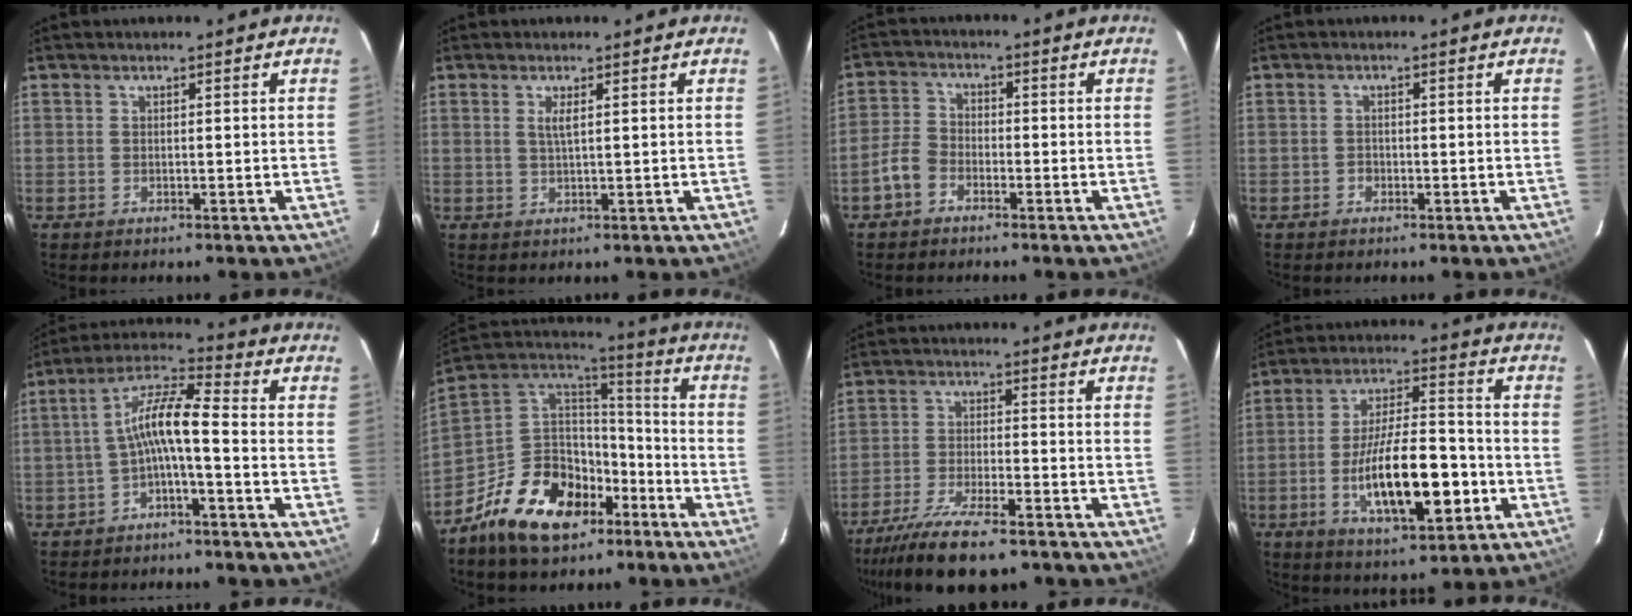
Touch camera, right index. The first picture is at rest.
{"total": 1.9, "force": [0.6, 0.1, 1.8], "torque": [-0.033, 0.000, 0.011]}
{"total": 4.5, "force": [-2.7, 3.0, 1.9], "torque": [-0.044, 0.015, -0.054]}
{"total": 1.2, "force": [-0.7, 0.9, 0.0], "torque": [0.001, 0.002, -0.009]}
{"total": 7.8, "force": [-2.3, 1.2, 7.4], "torque": [-0.166, 0.022, -0.044]}
{"total": 19.3, "force": [-11.5, 11.5, 10.5], "torque": [-0.225, 0.027, -0.188]}
{"total": 14.3, "force": [-11.6, 3.4, 7.6], "torque": [-0.169, -0.029, -0.199]}
{"total": 16.8, "force": [-5.1, 5.7, 15.0], "torque": [-0.271, -0.003, -0.076]}